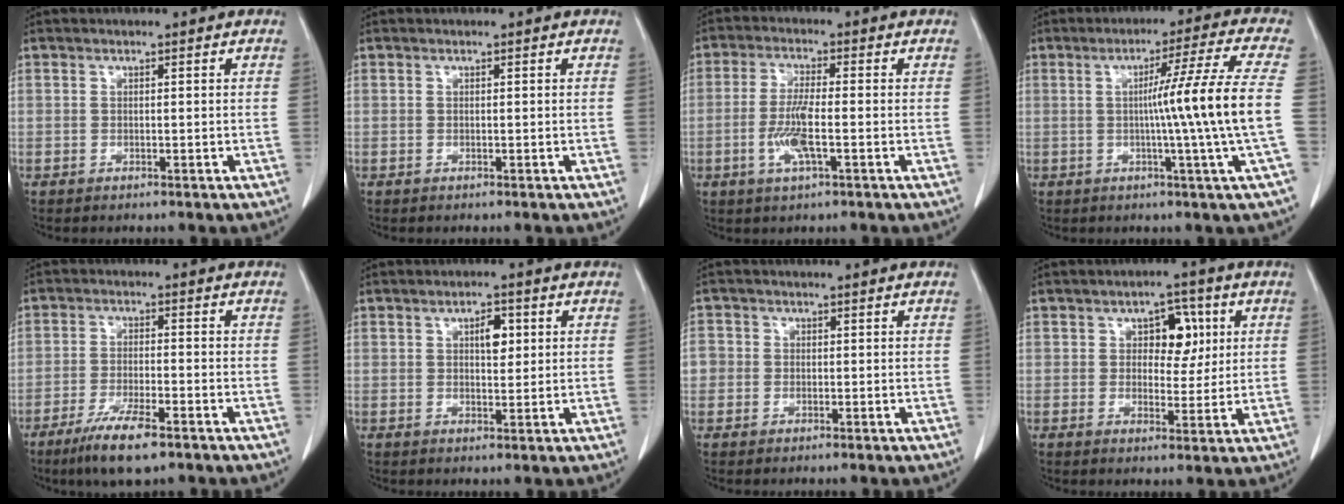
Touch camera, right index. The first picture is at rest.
{"total": 0.0}
{"total": 6.1, "force": [-1.6, 0.9, 5.9], "torque": [-0.124, -0.006, -0.032]}
{"total": 11.7, "force": [-0.7, -3.1, 11.3], "torque": [-0.168, -0.007, -0.009]}
{"total": 8.0, "force": [-5.3, 1.1, 5.9], "torque": [-0.110, -0.016, -0.089]}
{"total": 3.4, "force": [1.0, 1.5, 2.9], "torque": [-0.045, 0.002, 0.016]}
{"total": 4.1, "force": [0.0, 4.0, 1.0], "torque": [-0.025, 0.012, -0.003]}
{"total": 6.0, "force": [1.7, 3.5, 4.6], "torque": [-0.056, 0.013, 0.026]}